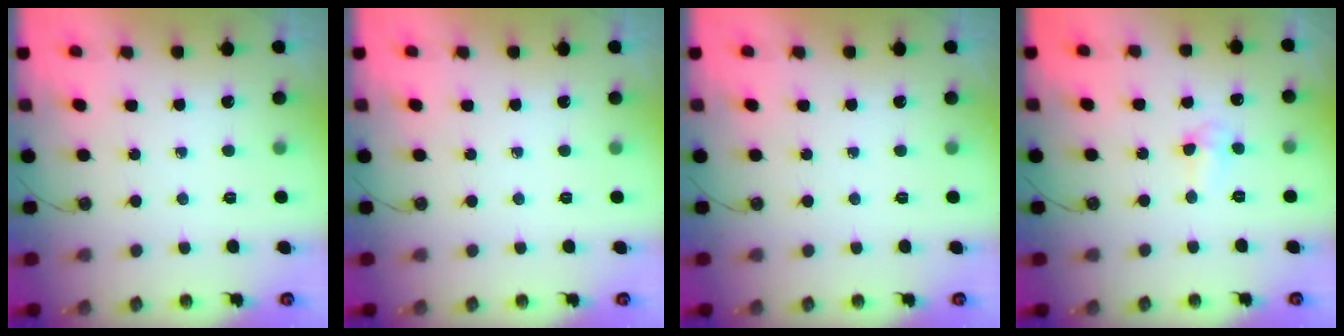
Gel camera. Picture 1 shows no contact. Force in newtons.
{"total": 0.0}
{"total": 0.0}
{"total": 2.8, "press": 2.6, "slide": 0.9}